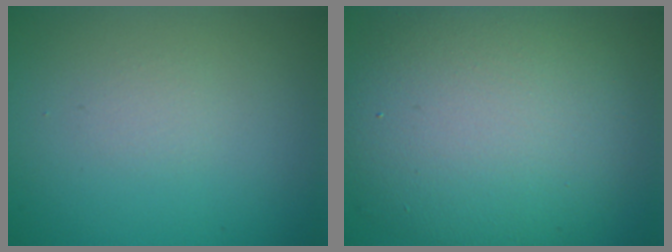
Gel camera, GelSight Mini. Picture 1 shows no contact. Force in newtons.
{"total": 10.8, "press": 10.7, "slide": 0.8}